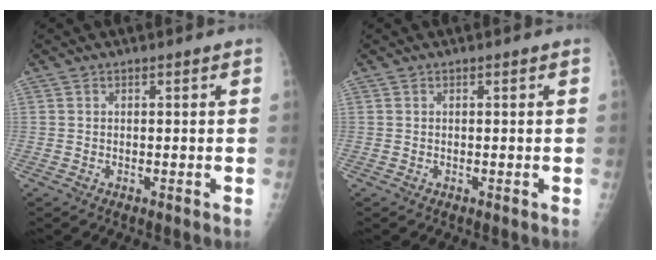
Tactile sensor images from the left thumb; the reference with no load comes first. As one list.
[{"total": 0.0}]